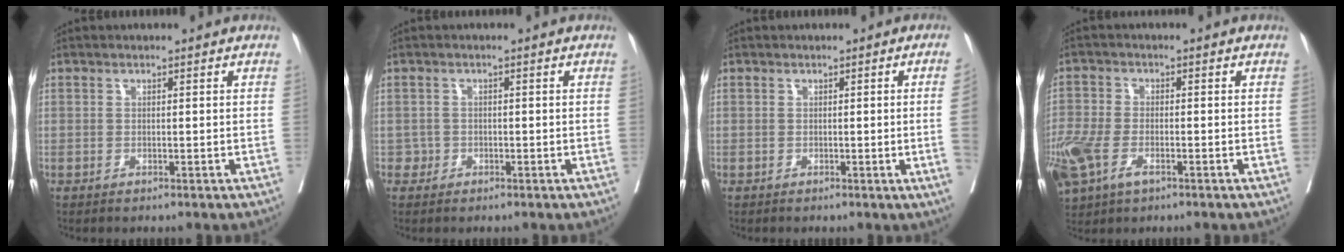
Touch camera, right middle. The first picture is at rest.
{"total": 1.2, "force": [-0.4, 1.1, -0.3], "torque": [0.013, 0.009, -0.010]}
{"total": 4.3, "force": [-0.6, -1.8, 3.9], "torque": [-0.052, -0.011, -0.004]}
{"total": 12.5, "force": [-5.8, 7.3, 8.3], "torque": [-0.235, -0.014, -0.105]}